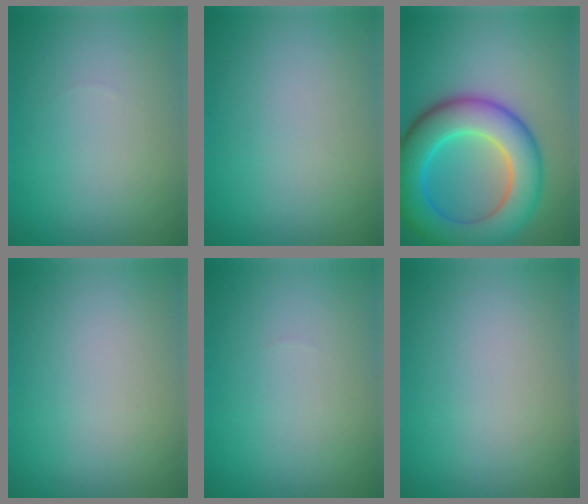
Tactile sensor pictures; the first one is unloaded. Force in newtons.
{"total": 0.0}
{"total": 9.5, "press": 9.5, "slide": 0.2}
{"total": 0.0}
{"total": 0.0}
{"total": 0.0}